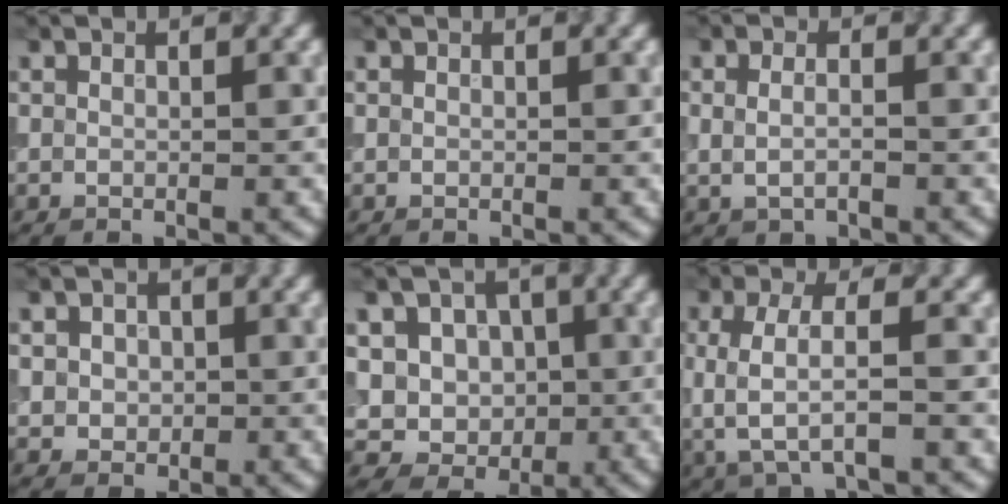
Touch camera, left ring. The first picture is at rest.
{"total": 0.0}
{"total": 1.5, "force": [-0.2, 0.8, 1.3], "torque": [-0.032, -0.002, -0.003]}
{"total": 2.7, "force": [0.2, 2.4, 1.3], "torque": [-0.012, 0.005, -0.005]}
{"total": 7.1, "force": [0.5, 6.4, 3.1], "torque": [-0.028, 0.024, -0.022]}
{"total": 4.1, "force": [-0.6, 1.5, 3.7], "torque": [-0.078, -0.005, -0.009]}